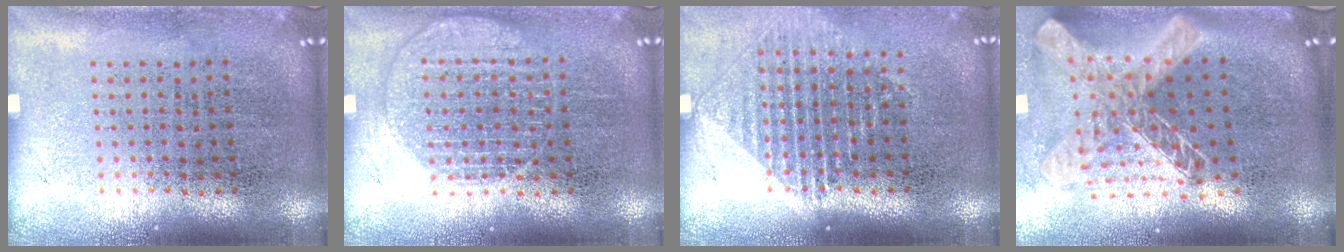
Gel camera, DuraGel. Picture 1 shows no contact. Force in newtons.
{"total": 2.4, "press": 2.4, "slide": 0.3}
{"total": 1.3, "press": 1.2, "slide": 0.5}
{"total": 2.2, "press": 1.7, "slide": 1.4}